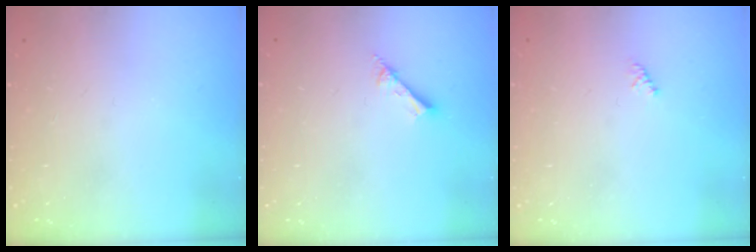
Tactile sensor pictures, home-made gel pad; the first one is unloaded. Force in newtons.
{"total": 2.8, "press": 2.7, "slide": 0.4}
{"total": 1.5, "press": 1.4, "slide": 0.4}